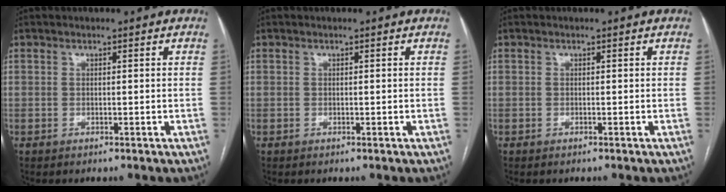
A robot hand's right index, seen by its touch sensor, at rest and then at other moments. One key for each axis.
{"total": 0.0}
{"total": 0.0}